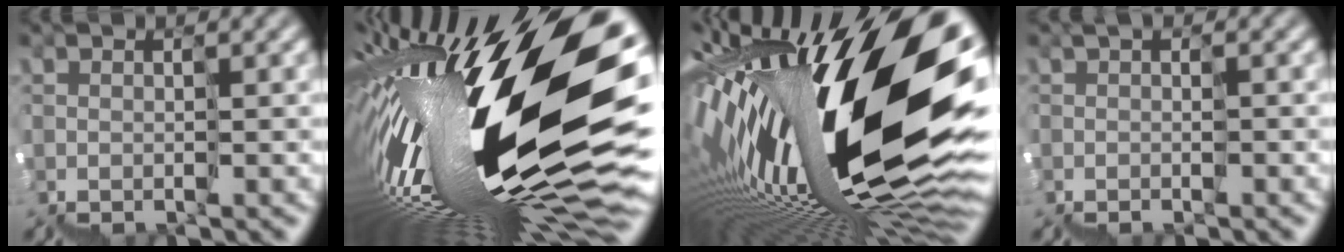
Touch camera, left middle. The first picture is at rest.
{"total": 18.5, "force": [2.6, 5.6, 17.4], "torque": [-0.330, -0.027, 0.057]}
{"total": 19.6, "force": [4.4, 7.2, 17.7], "torque": [-0.337, -0.032, 0.082]}
{"total": 0.6, "force": [-0.2, -0.5, -0.3], "torque": [0.006, 0.002, 0.000]}